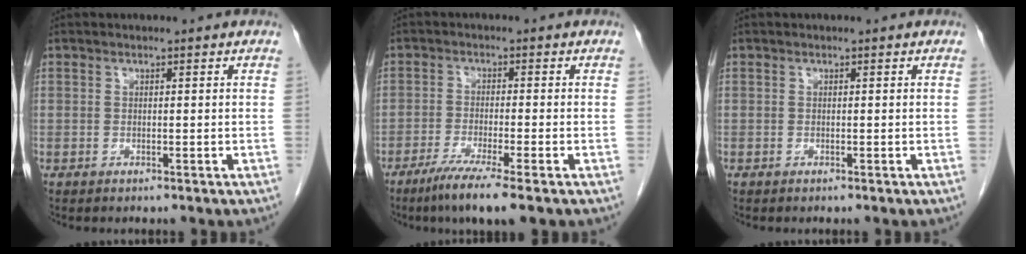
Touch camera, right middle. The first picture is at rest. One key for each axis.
{"total": 7.1, "fx": -4.7, "fy": -0.5, "fz": 5.3, "tx": -0.097, "ty": -0.022, "tz": -0.081}
{"total": 0.0}